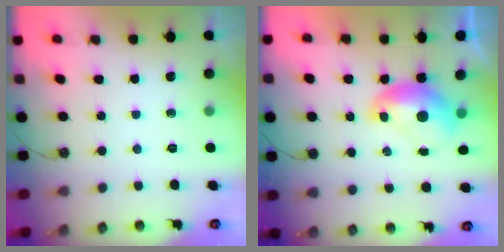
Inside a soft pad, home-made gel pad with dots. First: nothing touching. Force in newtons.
{"total": 1.6, "press": 1.6, "slide": 0.2}